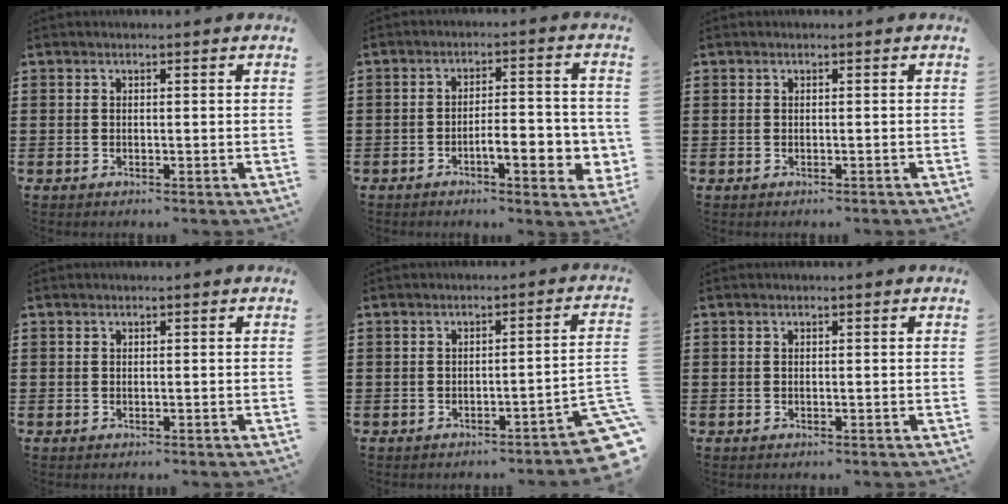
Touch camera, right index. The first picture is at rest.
{"total": 6.7, "force": [-2.4, 2.3, 5.8], "torque": [-0.080, -0.001, -0.043]}
{"total": 0.0}
{"total": 0.0}
{"total": 3.2, "force": [-2.3, 0.0, 2.2], "torque": [-0.038, -0.009, -0.046]}
{"total": 0.0}